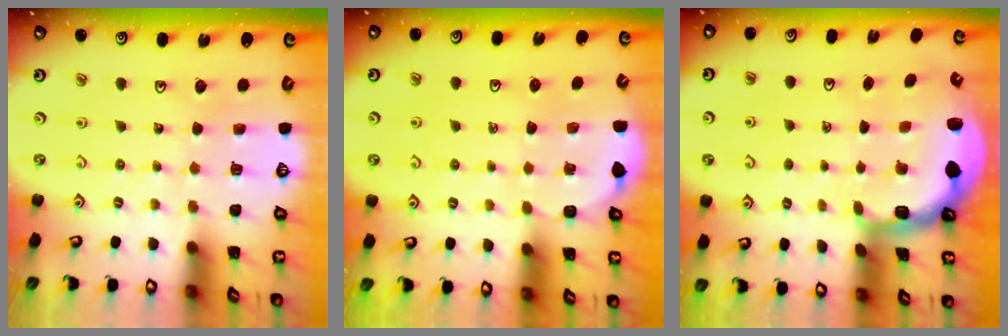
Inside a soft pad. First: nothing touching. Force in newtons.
{"total": 3.0, "press": 2.9, "slide": 0.9}
{"total": 2.1, "press": 1.9, "slide": 0.8}